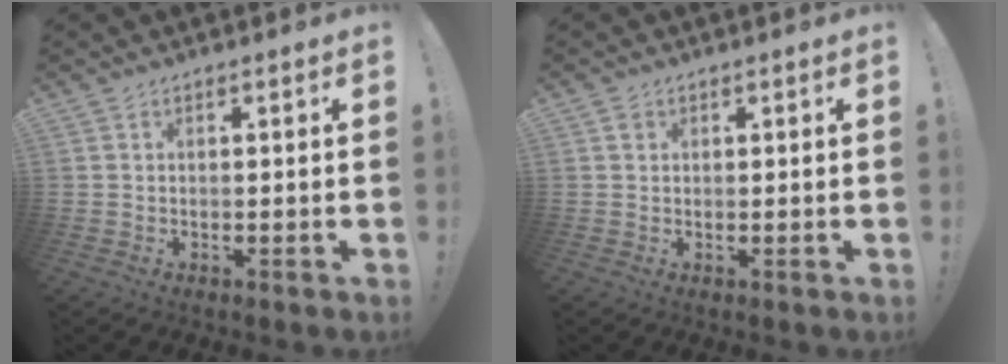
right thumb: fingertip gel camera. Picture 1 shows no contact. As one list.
[{"total": 1.2, "force": [0.6, 1.0, 0.2], "torque": [-0.003, 0.002, 0.011]}]